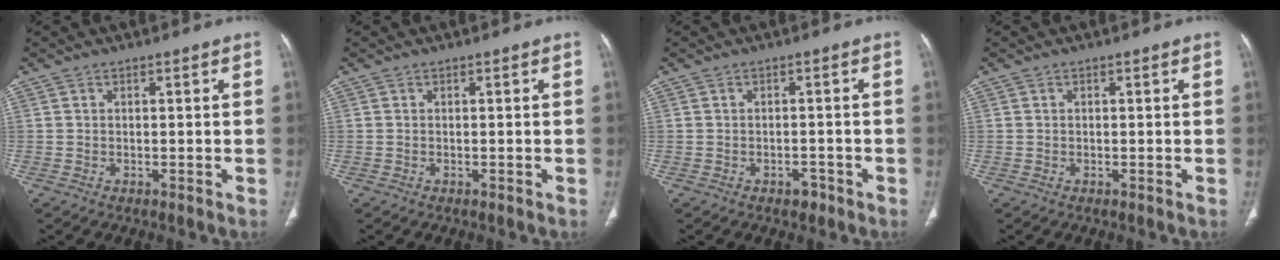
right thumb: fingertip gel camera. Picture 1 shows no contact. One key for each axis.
{"total": 0.0}
{"total": 2.1, "fx": -1.3, "fy": 1.3, "fz": 1.0, "tx": -0.008, "ty": 0.007, "tz": -0.015}
{"total": 0.0}